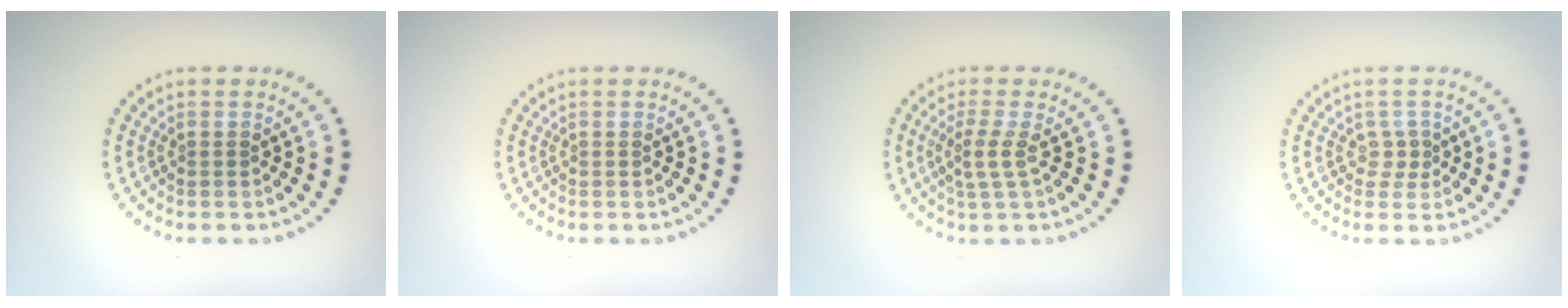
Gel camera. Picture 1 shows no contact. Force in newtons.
{"total": 0.0}
{"total": 2.0, "press": 1.5, "slide": 1.3}
{"total": 1.2, "press": 1.0, "slide": 0.8}